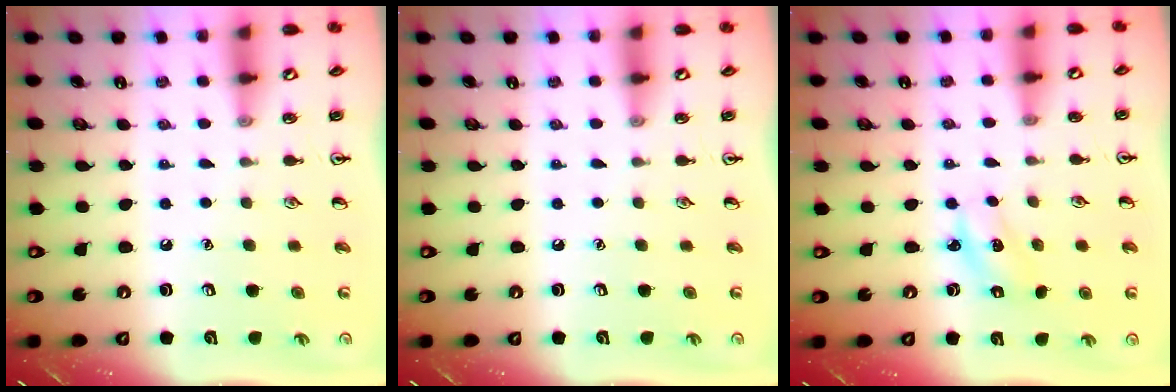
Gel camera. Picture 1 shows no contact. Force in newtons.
{"total": 0.0}
{"total": 2.2, "press": 2.1, "slide": 0.5}